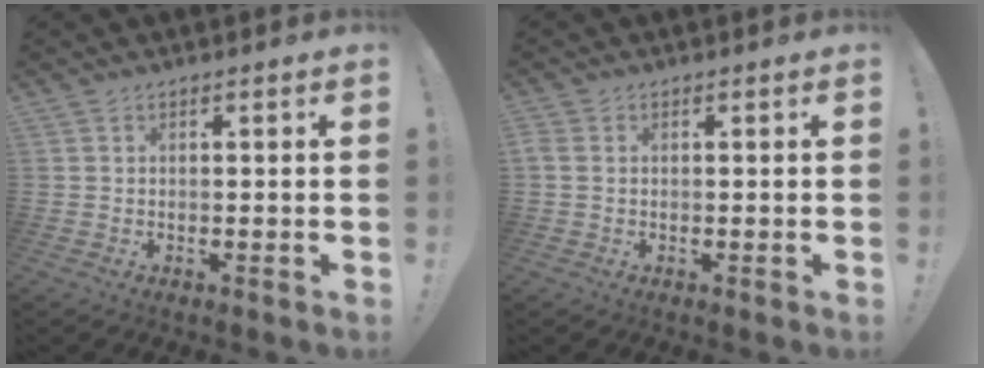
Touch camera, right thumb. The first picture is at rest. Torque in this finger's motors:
{"motor_torque": [0.07, -0.15, -0.38, 0.09, 0.12]}